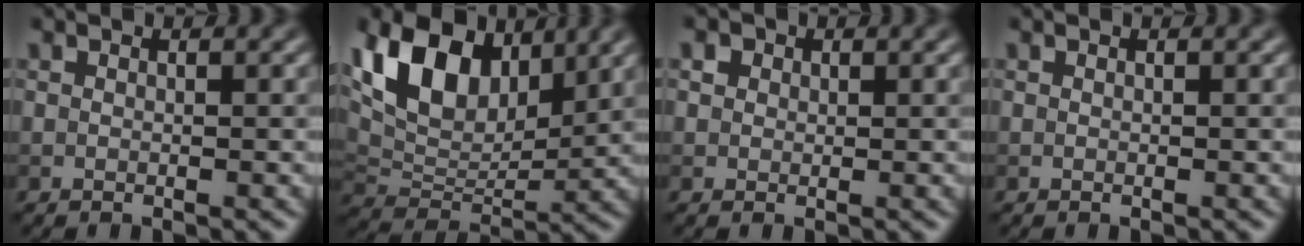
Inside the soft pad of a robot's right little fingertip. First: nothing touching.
{"total": 10.2, "force": [4.9, 5.9, 6.8], "torque": [-0.135, 0.002, 0.088]}
{"total": 2.0, "force": [1.0, 1.5, 0.8], "torque": [-0.016, 0.007, 0.004]}
{"total": 0.0}